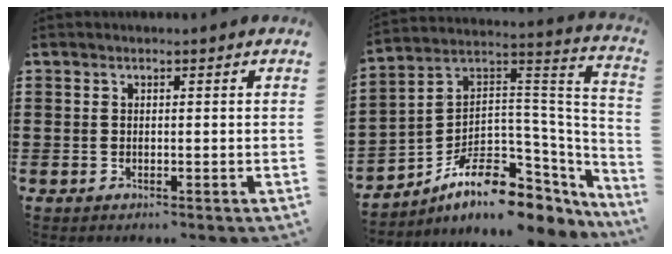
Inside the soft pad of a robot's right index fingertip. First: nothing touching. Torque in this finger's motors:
{"motor_torque": [0.01, 0.00, -0.05, -0.21]}